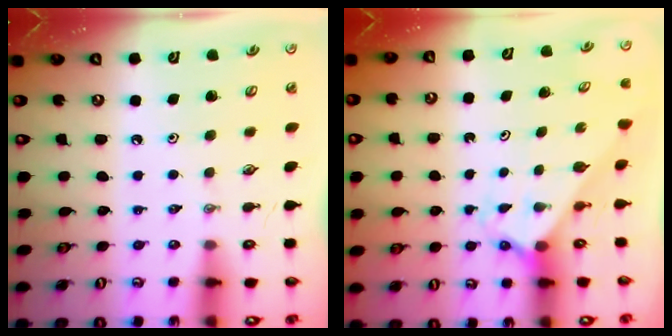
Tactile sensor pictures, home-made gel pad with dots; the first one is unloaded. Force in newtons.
{"total": 2.1, "press": 2.1, "slide": 0.1}